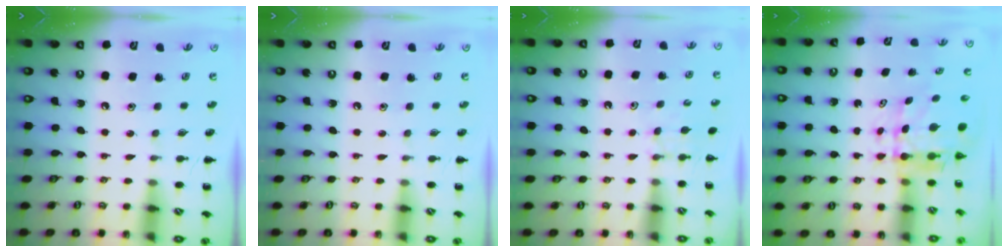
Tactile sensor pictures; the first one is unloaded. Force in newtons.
{"total": 0.0}
{"total": 2.6, "press": 2.4, "slide": 1.0}
{"total": 6.3, "press": 6.1, "slide": 1.6}